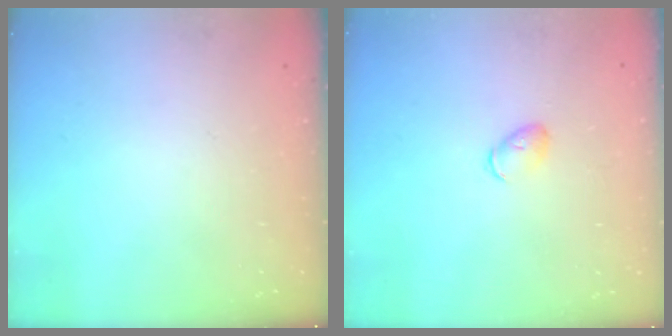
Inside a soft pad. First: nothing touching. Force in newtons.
{"total": 5.5, "press": 5.4, "slide": 1.0}